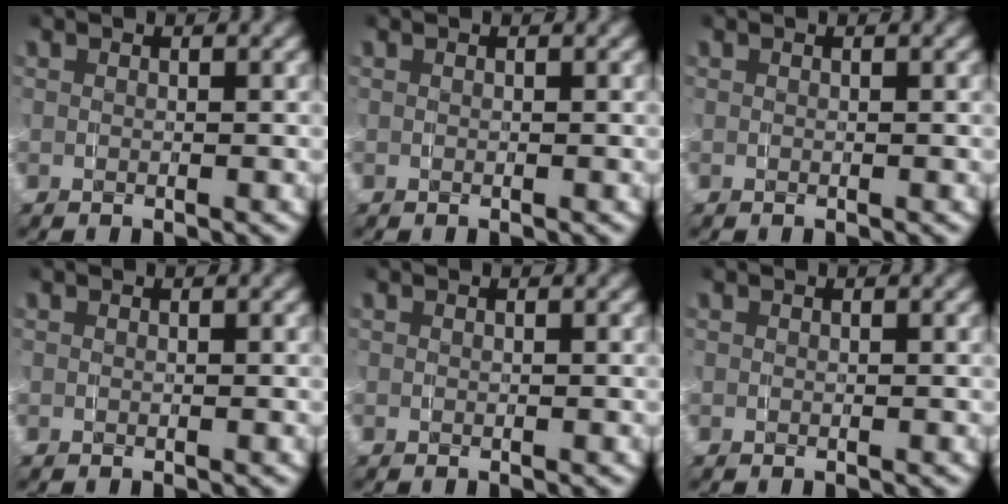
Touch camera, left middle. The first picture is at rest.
{"total": 0.0}
{"total": 0.0}
{"total": 0.0}
{"total": 0.0}
{"total": 0.0}